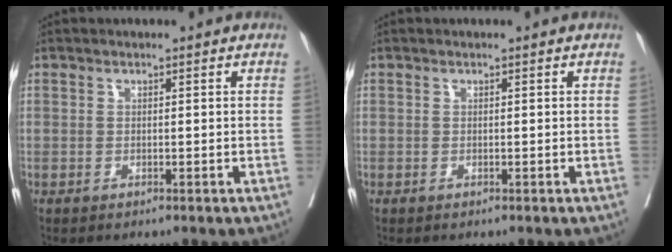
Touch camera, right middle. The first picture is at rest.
{"total": 0.0}